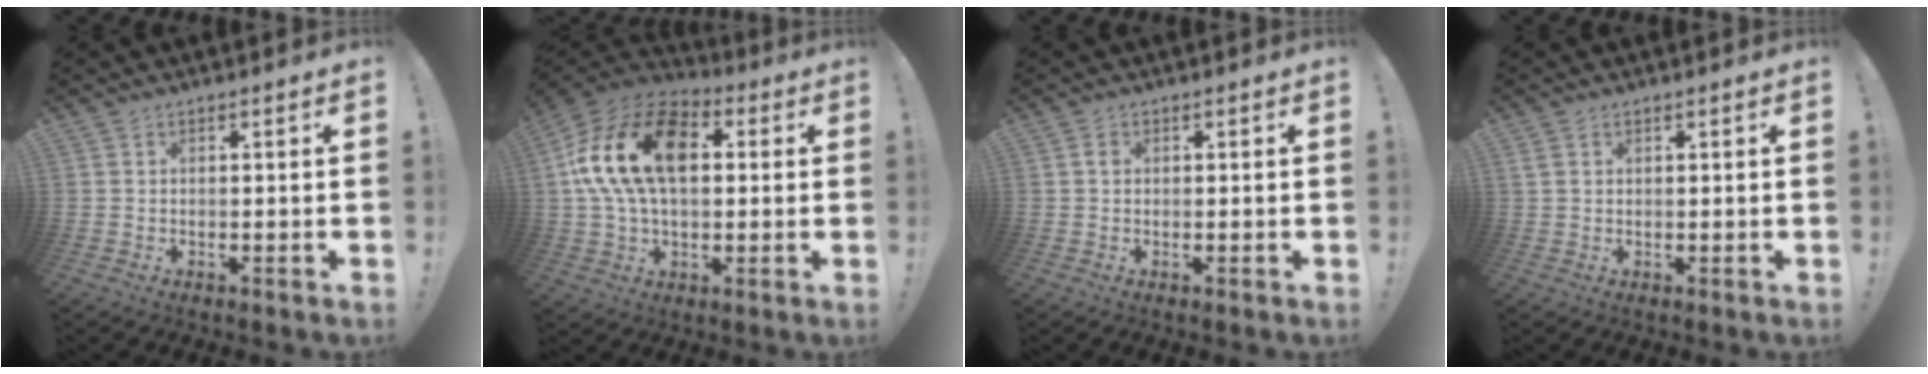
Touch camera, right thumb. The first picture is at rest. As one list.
[{"total": 21.5, "force": [5.0, 13.7, 15.8], "torque": [-0.291, 0.003, 0.090]}, {"total": 1.0, "force": [0.1, 0.8, 0.6], "torque": [-0.012, 0.004, 0.000]}, {"total": 1.9, "force": [0.9, 1.2, 1.1], "torque": [-0.028, 0.005, 0.019]}]